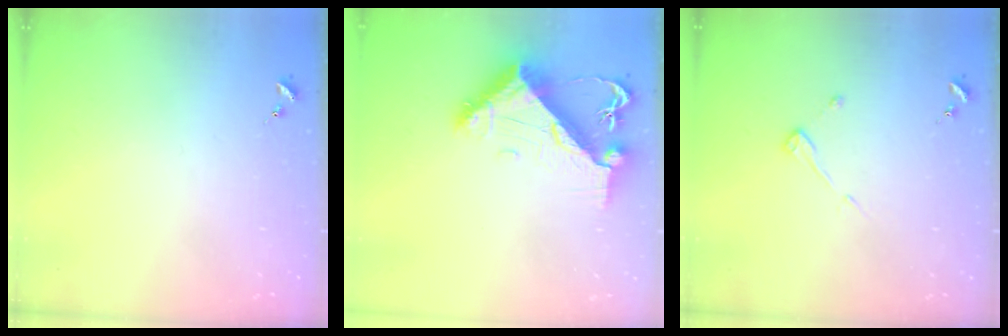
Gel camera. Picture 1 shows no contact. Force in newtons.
{"total": 10.5, "press": 10.4, "slide": 1.3}
{"total": 3.8, "press": 3.8, "slide": 0.3}